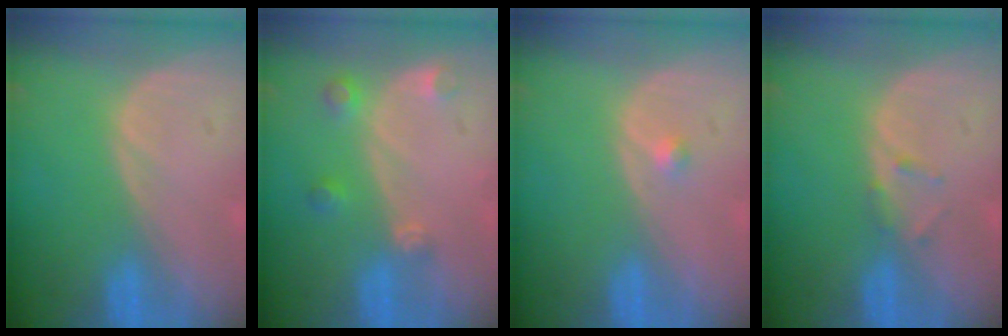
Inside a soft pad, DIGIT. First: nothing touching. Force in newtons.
{"total": 3.0, "press": 2.9, "slide": 0.6}
{"total": 0.9, "press": 0.7, "slide": 0.6}
{"total": 1.3, "press": 1.3, "slide": 0.4}